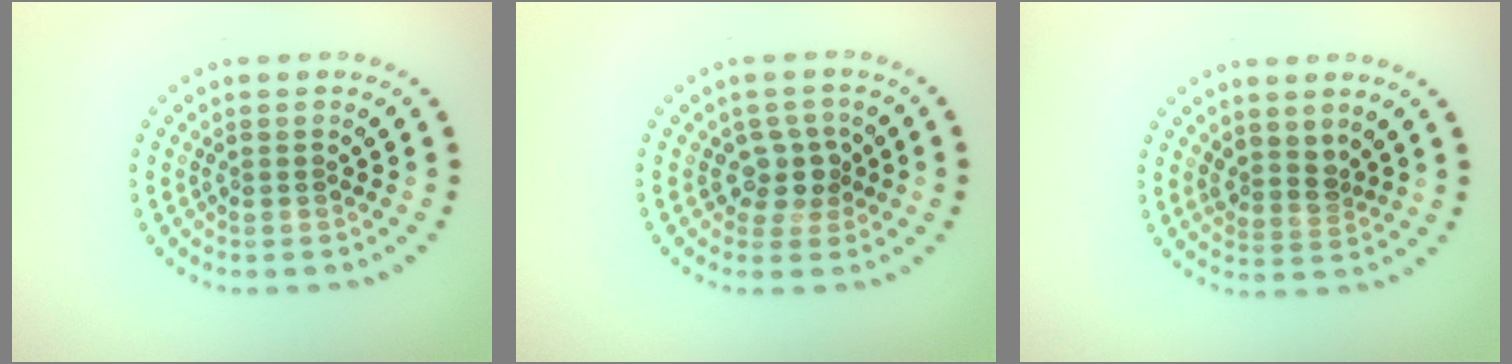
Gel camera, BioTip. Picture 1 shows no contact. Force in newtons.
{"total": 2.3, "press": 2.0, "slide": 1.2}
{"total": 2.0, "press": 1.5, "slide": 1.3}